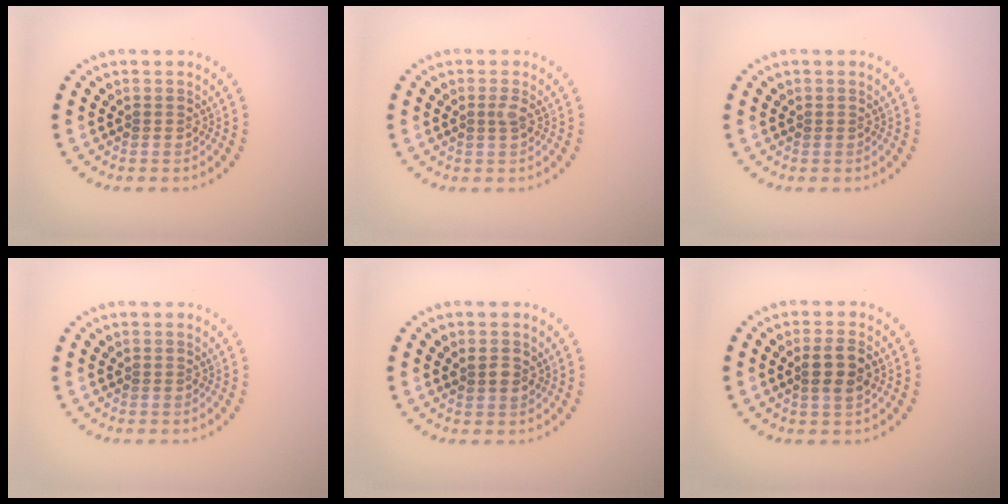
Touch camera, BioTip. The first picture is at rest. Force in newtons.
{"total": 0.9, "press": 0.6, "slide": 0.6}
{"total": 0.0}
{"total": 0.0}
{"total": 1.5, "press": 1.4, "slide": 0.5}
{"total": 2.6, "press": 2.5, "slide": 0.6}